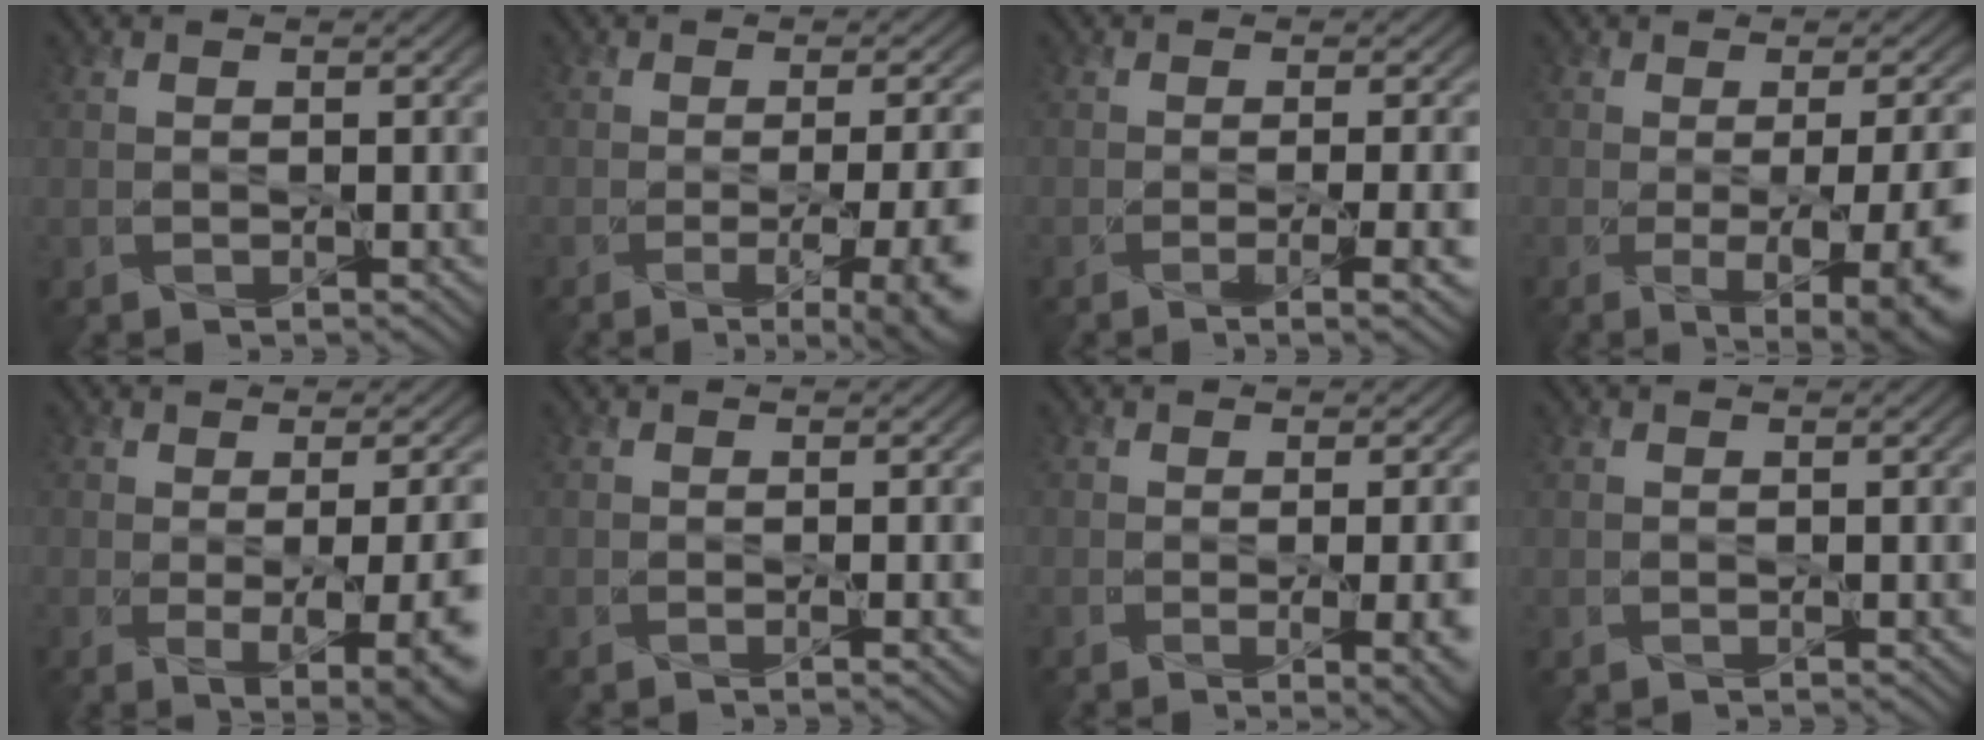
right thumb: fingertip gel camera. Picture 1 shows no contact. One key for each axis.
{"total": 12.6, "fx": -3.7, "fy": 4.8, "fz": 11.0, "tx": -0.106, "ty": -0.015, "tz": -0.036}
{"total": 5.7, "fx": -1.6, "fy": 1.5, "fz": 5.2, "tx": -0.075, "ty": -0.008, "tz": -0.019}
{"total": 13.3, "fx": -2.7, "fy": 5.3, "fz": 11.8, "tx": -0.119, "ty": -0.026, "tz": -0.011}
{"total": 9.9, "fx": -1.7, "fy": 4.1, "fz": 8.9, "tx": -0.093, "ty": -0.022, "tz": 0.006}
{"total": 1.9, "fx": -0.4, "fy": 0.4, "fz": 1.8, "tx": -0.026, "ty": -0.001, "tz": -0.009}
{"total": 8.3, "fx": -2.0, "fy": 3.2, "fz": 7.4, "tx": -0.075, "ty": -0.017, "tz": -0.002}
{"total": 0.0}